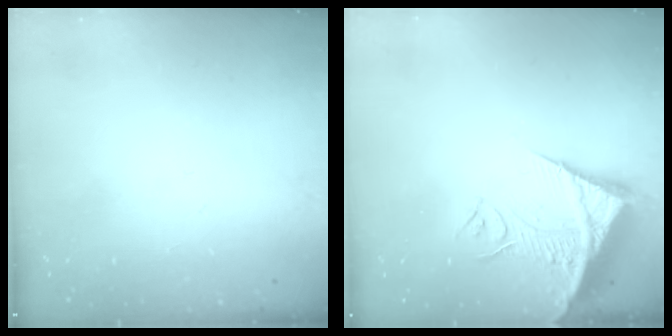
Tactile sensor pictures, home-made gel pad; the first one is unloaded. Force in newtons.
{"total": 13.0, "press": 12.9, "slide": 1.8}